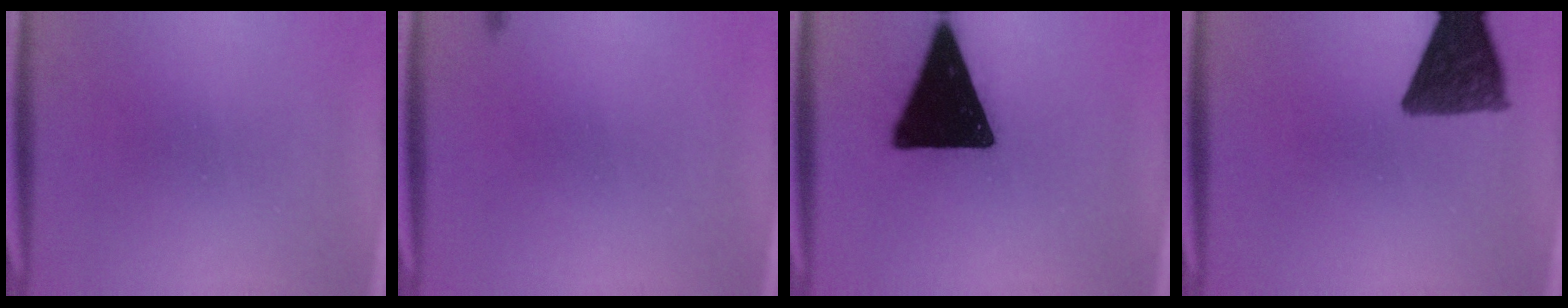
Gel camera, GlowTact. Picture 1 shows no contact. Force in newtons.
{"total": 0.6}
{"total": 22.2}
{"total": 10.0}